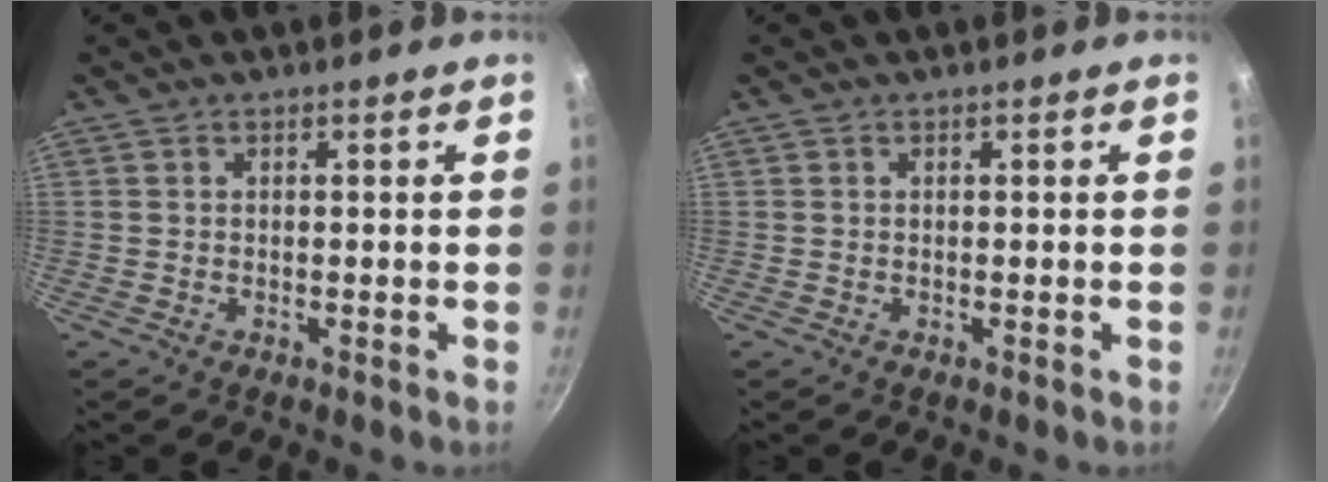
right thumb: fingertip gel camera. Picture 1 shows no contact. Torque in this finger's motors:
{"motor_torque": [-0.18, -0.01, 0.00, 0.00, 0.01]}